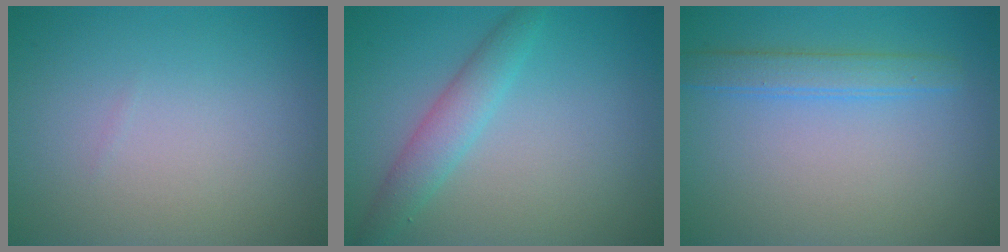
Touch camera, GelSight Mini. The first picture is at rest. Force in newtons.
{"total": 2.8, "press": 2.8, "slide": 0.1}
{"total": 2.3, "press": 2.3, "slide": 0.2}